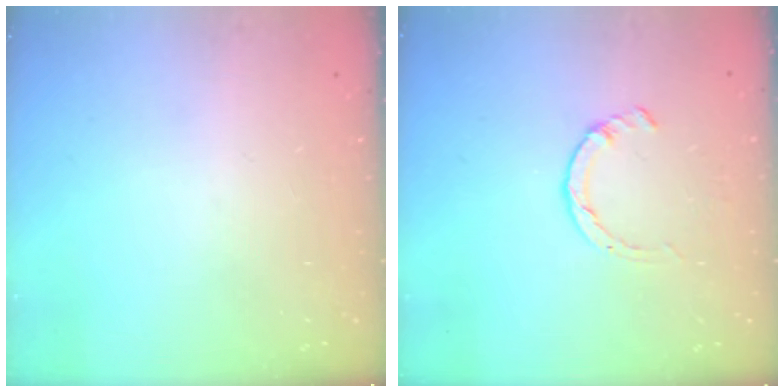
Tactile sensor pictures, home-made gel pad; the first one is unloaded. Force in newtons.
{"total": 1.4, "press": 1.4, "slide": 0.3}